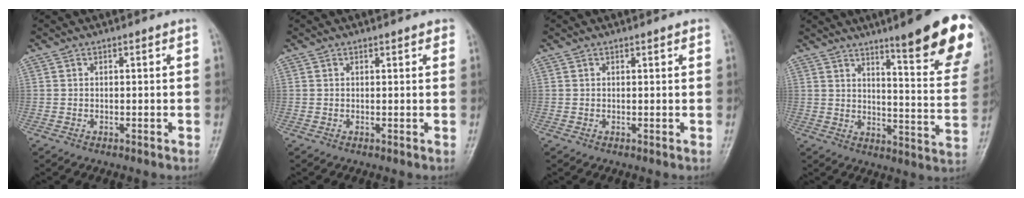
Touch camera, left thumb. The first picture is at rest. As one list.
[{"total": 1.4, "force": [1.0, 0.6, 0.7], "torque": [-0.004, -0.001, 0.008]}, {"total": 1.0, "force": [0.7, 0.4, 0.5], "torque": [-0.007, -0.002, 0.007]}, {"total": 21.0, "force": [13.4, 3.1, 15.8], "torque": [-0.174, -0.074, 0.175]}]